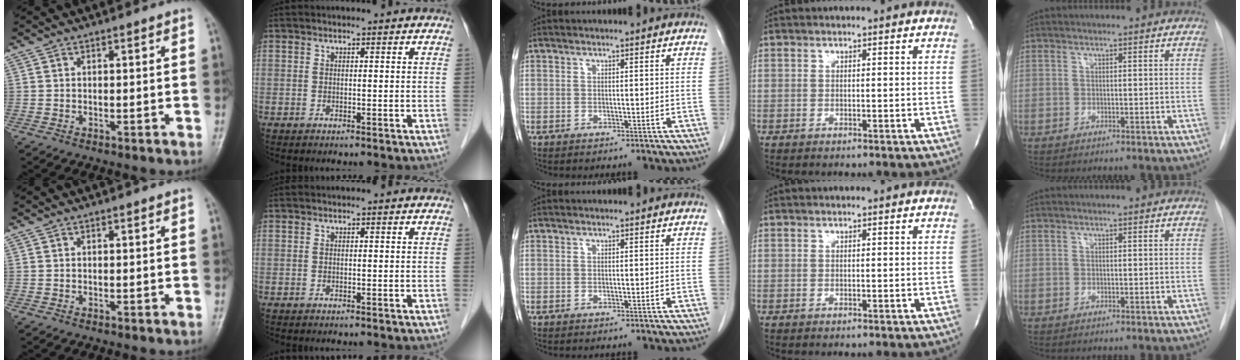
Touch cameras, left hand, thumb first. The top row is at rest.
{}